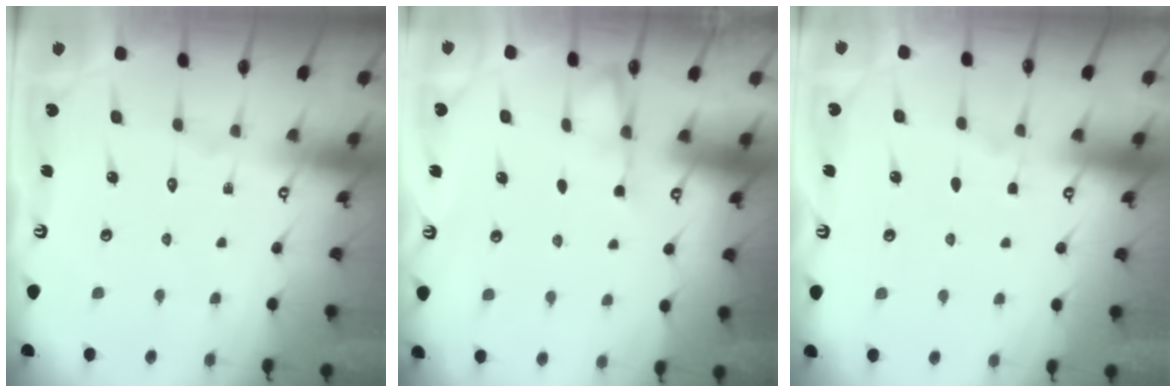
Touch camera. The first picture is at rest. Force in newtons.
{"total": 2.3, "press": 2.3, "slide": 0.4}
{"total": 3.6, "press": 3.5, "slide": 0.5}